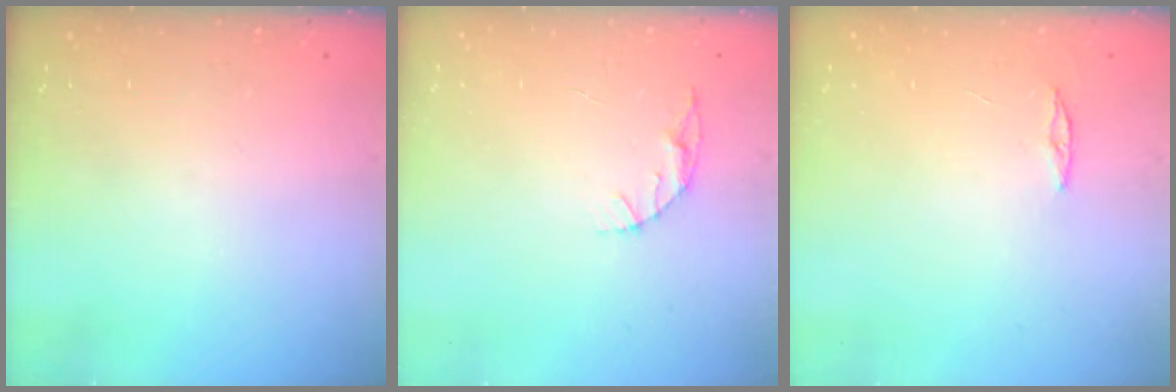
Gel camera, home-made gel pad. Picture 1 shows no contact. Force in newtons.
{"total": 3.5, "press": 3.5, "slide": 0.4}
{"total": 3.0, "press": 2.9, "slide": 0.3}